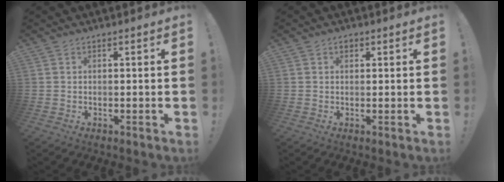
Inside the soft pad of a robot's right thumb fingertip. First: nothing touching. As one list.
[{"total": 1.2, "force": [0.6, 0.8, 0.5], "torque": [0.002, -0.001, 0.008]}]